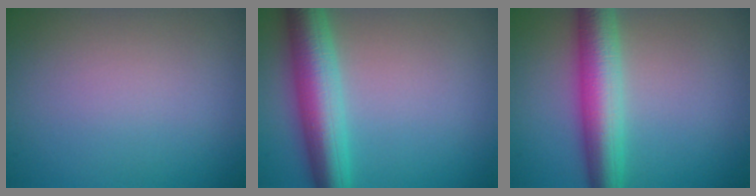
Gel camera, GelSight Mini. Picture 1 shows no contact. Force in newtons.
{"total": 7.0, "press": 7.0, "slide": 0.1}
{"total": 6.6, "press": 6.6, "slide": 0.0}